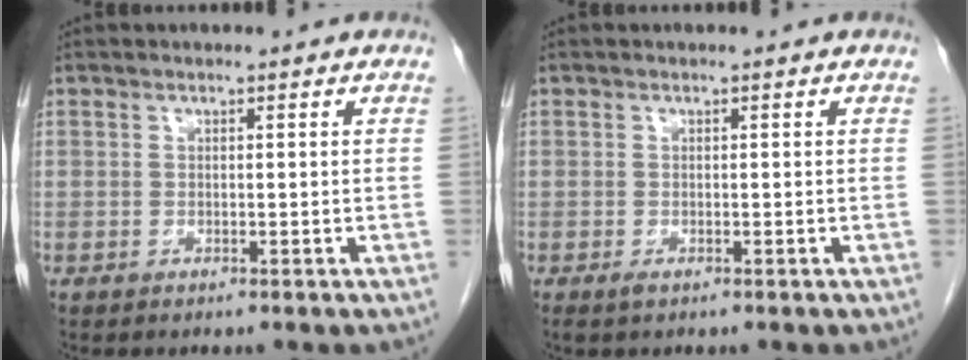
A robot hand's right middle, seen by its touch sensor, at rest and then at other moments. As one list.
[{"total": 0.7, "force": [-0.4, 0.3, 0.5], "torque": [-0.010, -0.001, -0.004]}]